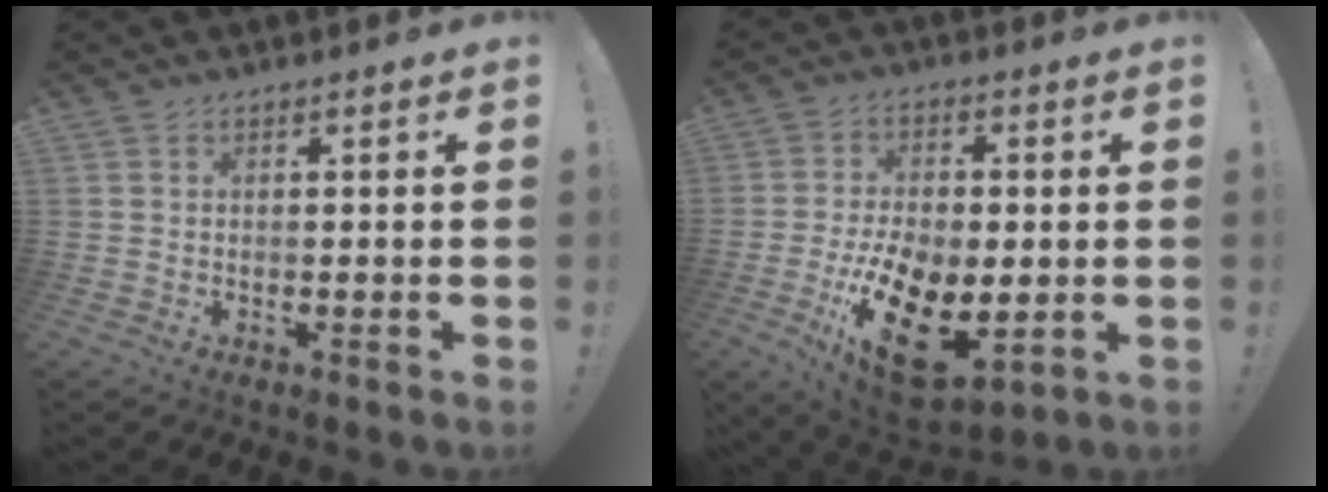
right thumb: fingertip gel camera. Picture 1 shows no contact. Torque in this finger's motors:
{"motor_torque": [0.32, 0.69, 1.54, -1.22, 0.58]}